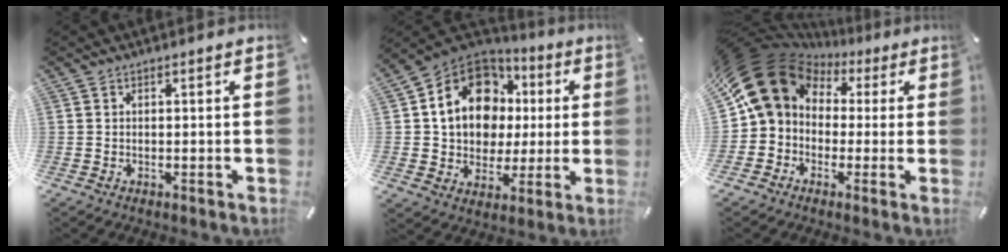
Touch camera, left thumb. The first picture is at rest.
{"total": 16.7, "force": [3.5, 13.7, 8.8], "torque": [-0.167, -0.015, 0.066]}
{"total": 16.8, "force": [4.9, 14.0, 7.9], "torque": [-0.157, -0.020, 0.096]}